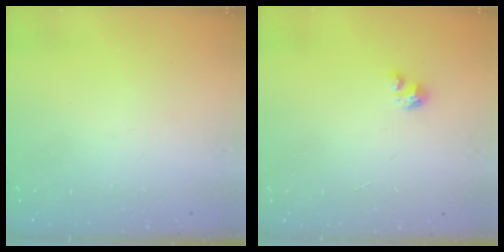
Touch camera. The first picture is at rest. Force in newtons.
{"total": 3.3, "press": 3.3, "slide": 0.2}